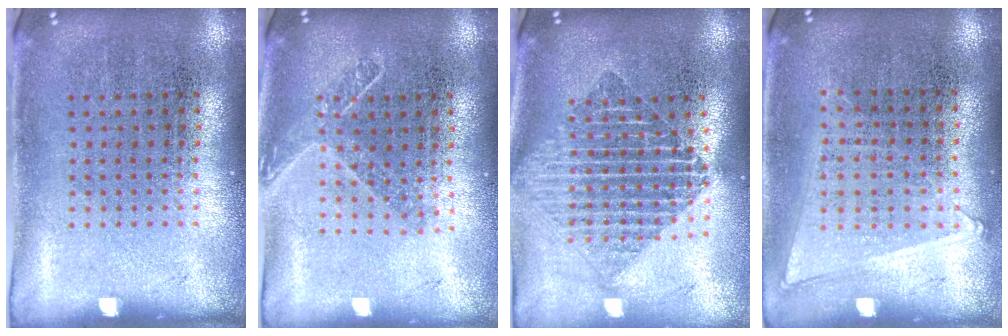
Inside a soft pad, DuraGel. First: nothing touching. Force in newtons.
{"total": 1.5, "press": 1.2, "slide": 0.9}
{"total": 1.8, "press": 1.5, "slide": 1.1}
{"total": 1.1, "press": 1.0, "slide": 0.5}